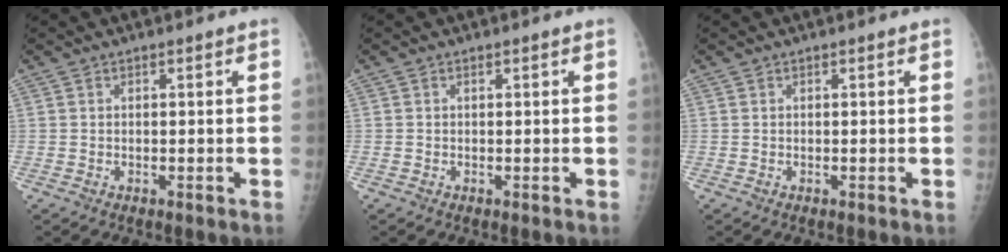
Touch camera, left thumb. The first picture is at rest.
{"total": 0.0}
{"total": 0.0}